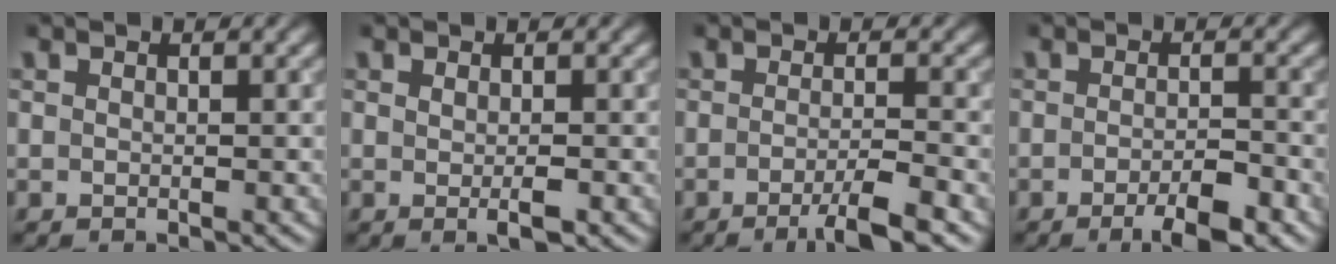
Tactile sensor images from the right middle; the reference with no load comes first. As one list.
[{"total": 1.4, "force": [-0.1, 0.2, 1.4], "torque": [-0.022, -0.006, 0.000]}, {"total": 3.8, "force": [-1.9, 0.6, 3.2], "torque": [-0.047, -0.003, -0.040]}, {"total": 3.9, "force": [-2.2, 0.8, 3.0], "torque": [-0.049, -0.002, -0.036]}]